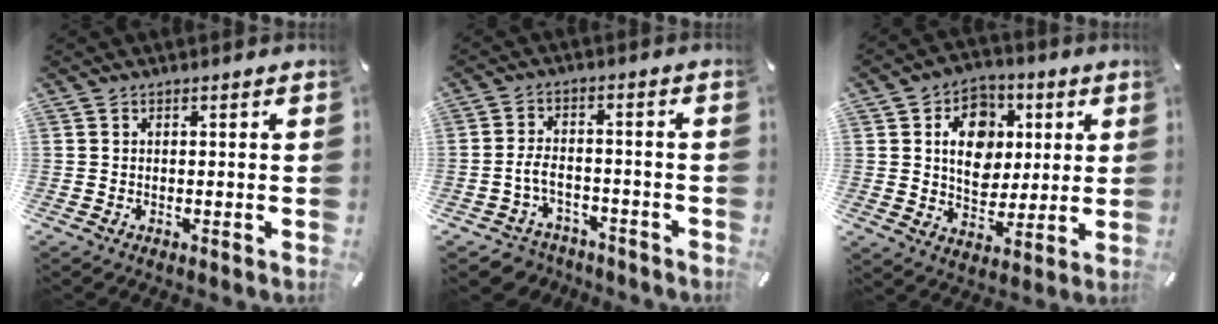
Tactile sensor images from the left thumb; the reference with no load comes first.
{"total": 5.6, "force": [-2.3, 4.2, 3.0], "torque": [-0.065, 0.010, -0.045]}
{"total": 11.7, "force": [2.2, 9.7, 6.1], "torque": [-0.084, 0.006, 0.042]}